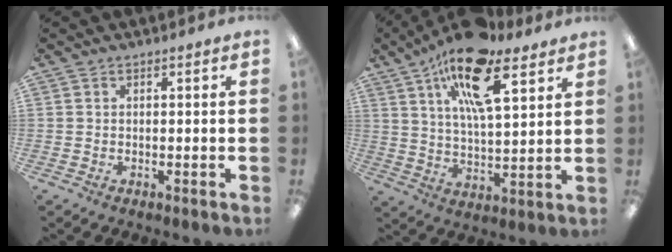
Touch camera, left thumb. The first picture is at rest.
{"total": 18.3, "force": [10.8, 6.9, 13.1], "torque": [-0.213, -0.043, 0.177]}